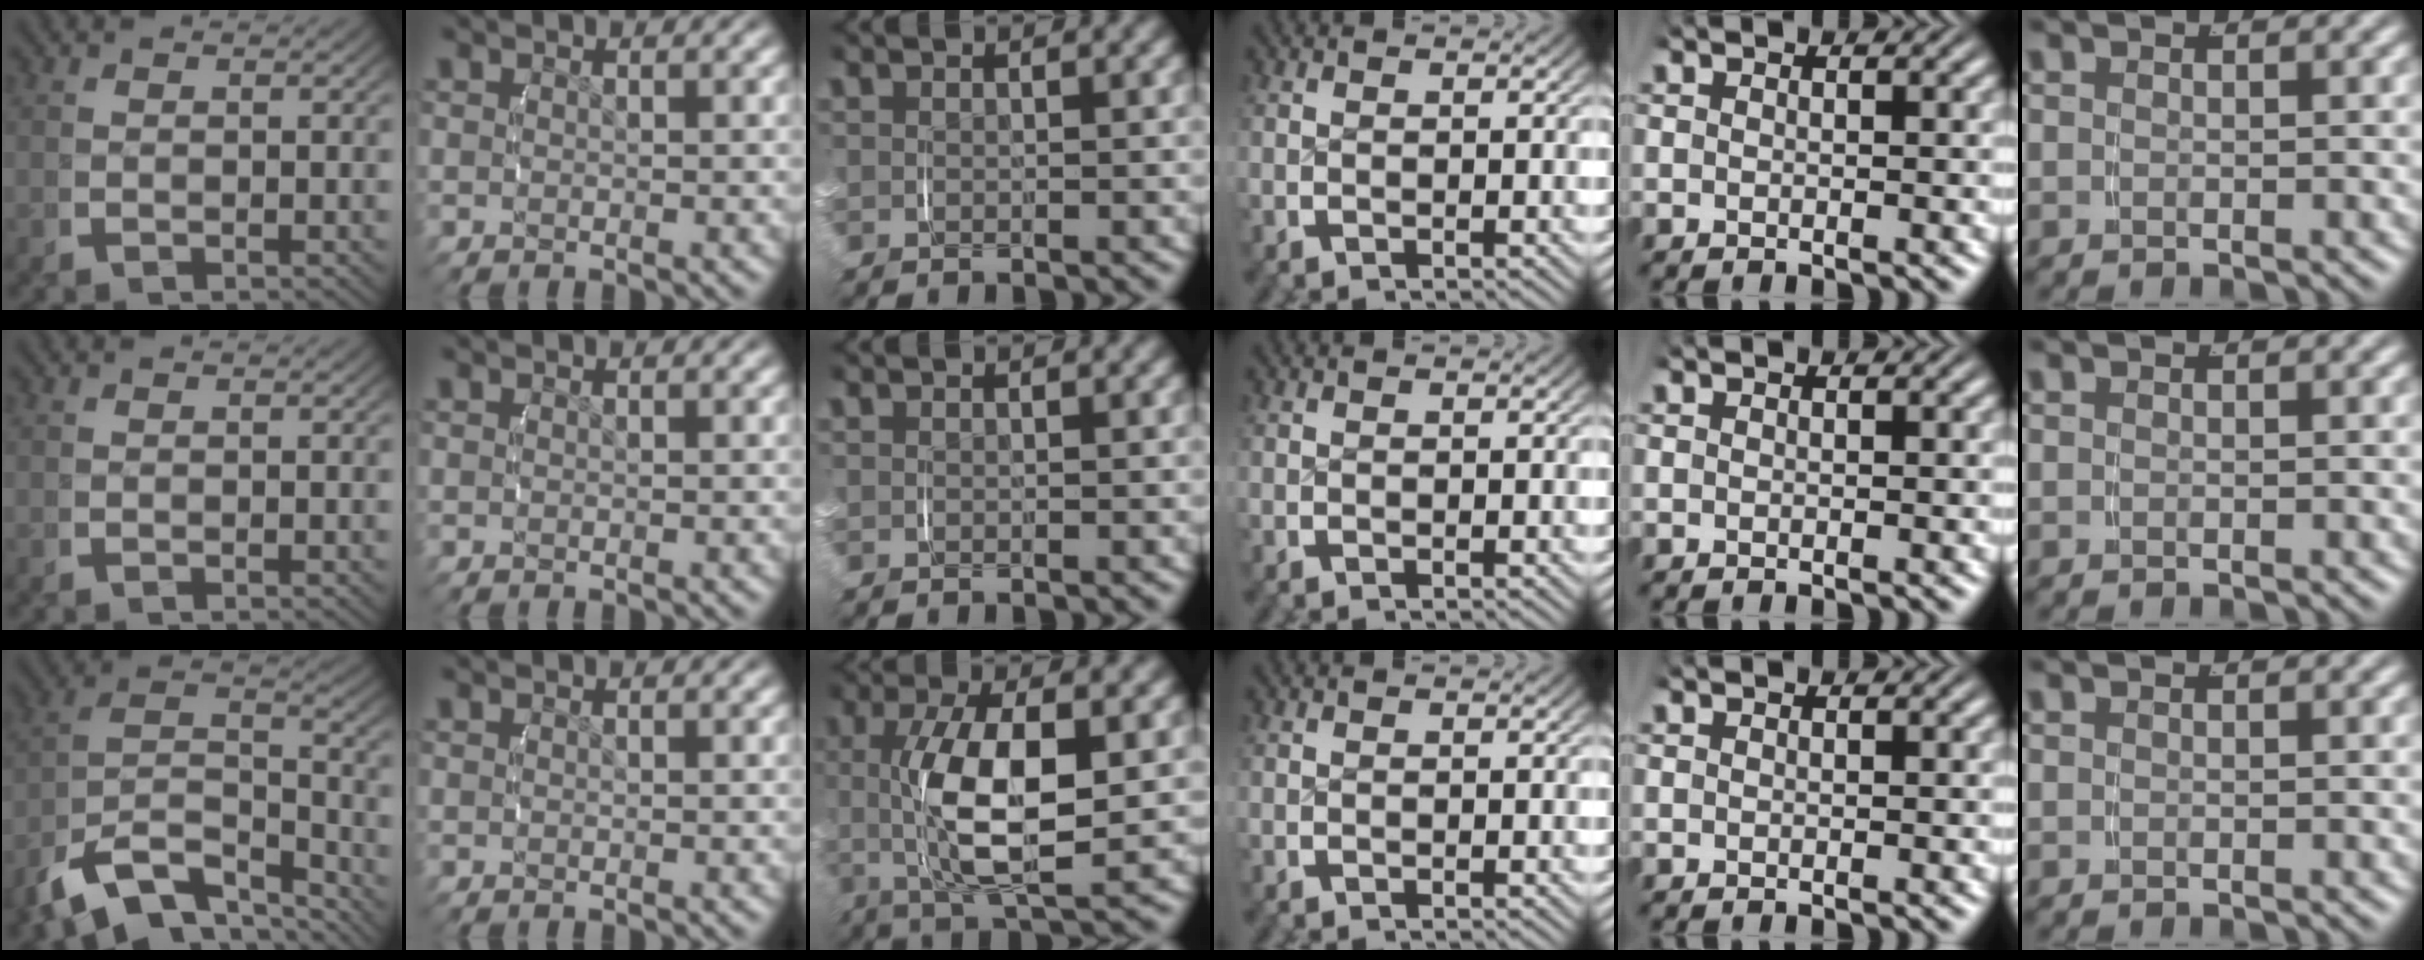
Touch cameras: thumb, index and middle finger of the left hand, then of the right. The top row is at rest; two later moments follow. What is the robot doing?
{"motion": "lift_and_place", "object": "backpack"}